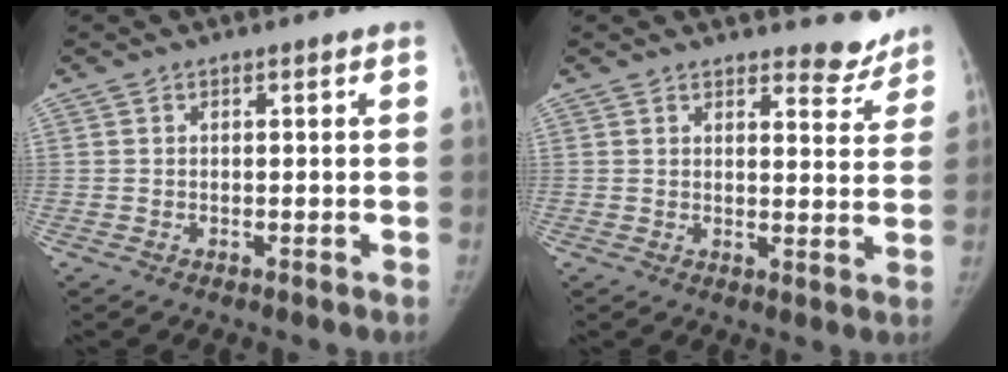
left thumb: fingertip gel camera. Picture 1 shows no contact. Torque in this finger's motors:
{"motor_torque": [0.39, -0.26, 0.43, -0.09, 0.06]}